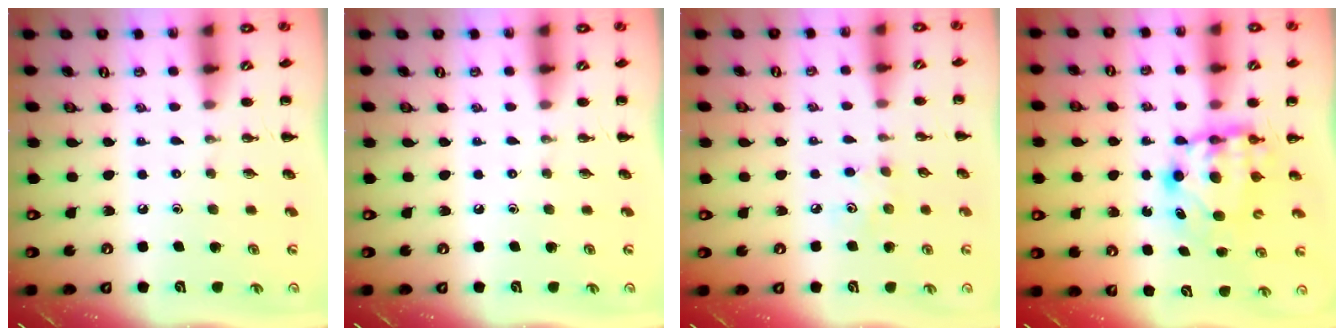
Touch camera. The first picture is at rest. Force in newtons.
{"total": 0.0}
{"total": 3.8, "press": 3.7, "slide": 0.9}
{"total": 6.6, "press": 6.5, "slide": 1.2}